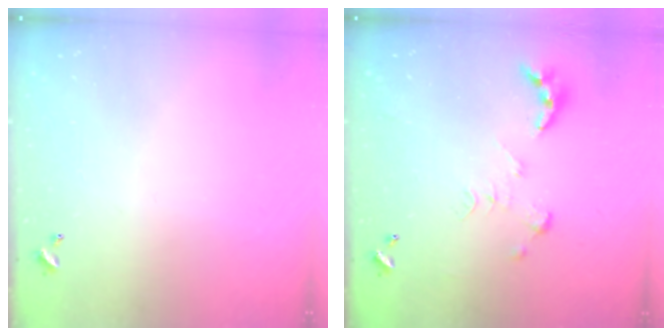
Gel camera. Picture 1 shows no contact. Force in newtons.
{"total": 0.0}